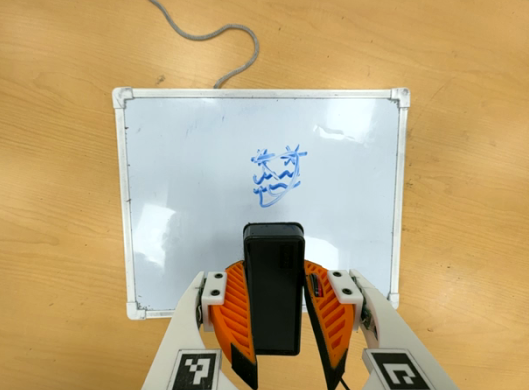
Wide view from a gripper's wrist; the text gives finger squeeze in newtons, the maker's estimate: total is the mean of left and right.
{"total": 9.1, "left": 7.1, "right": 11.1}